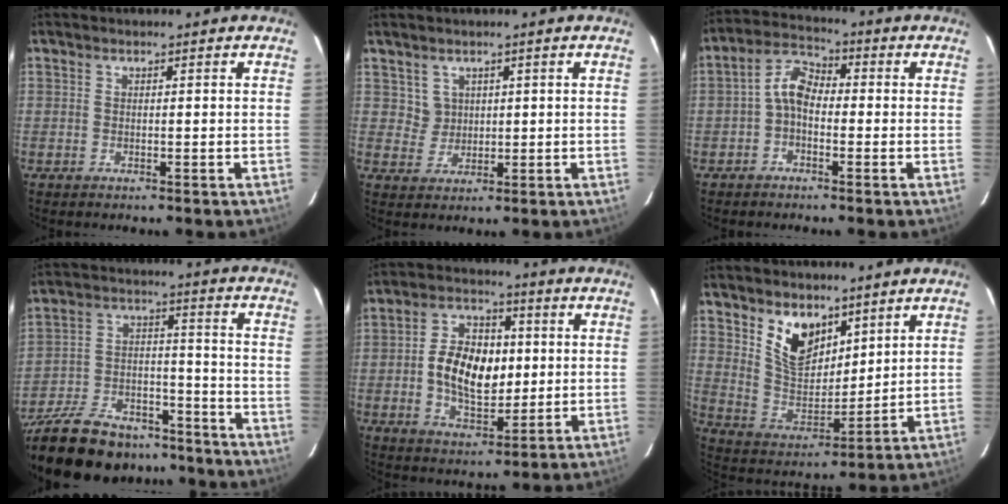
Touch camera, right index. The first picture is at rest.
{"total": 3.1, "force": [1.5, 2.7, 0.0], "torque": [0.006, 0.007, 0.030]}
{"total": 5.2, "force": [-1.4, 3.4, 3.7], "torque": [-0.073, 0.020, -0.033]}
{"total": 26.0, "force": [-21.1, 10.3, 11.2], "torque": [-0.238, 0.008, -0.311]}
{"total": 12.6, "force": [0.1, 7.8, 9.9], "torque": [-0.187, 0.018, 0.009]}
{"total": 10.4, "force": [6.3, 5.7, 6.0], "torque": [-0.111, 0.002, 0.133]}